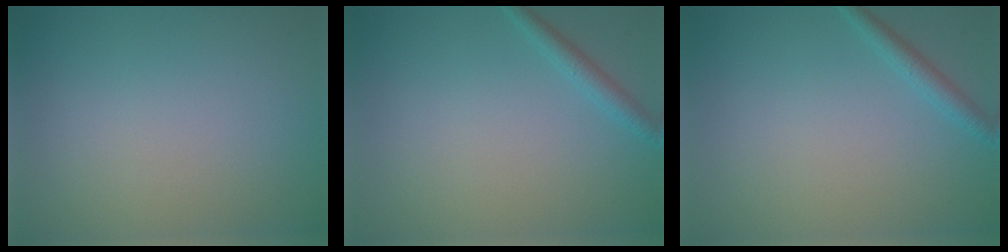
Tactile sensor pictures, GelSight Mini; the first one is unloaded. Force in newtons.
{"total": 1.4, "press": 1.4, "slide": 0.1}
{"total": 1.4, "press": 1.4, "slide": 0.1}